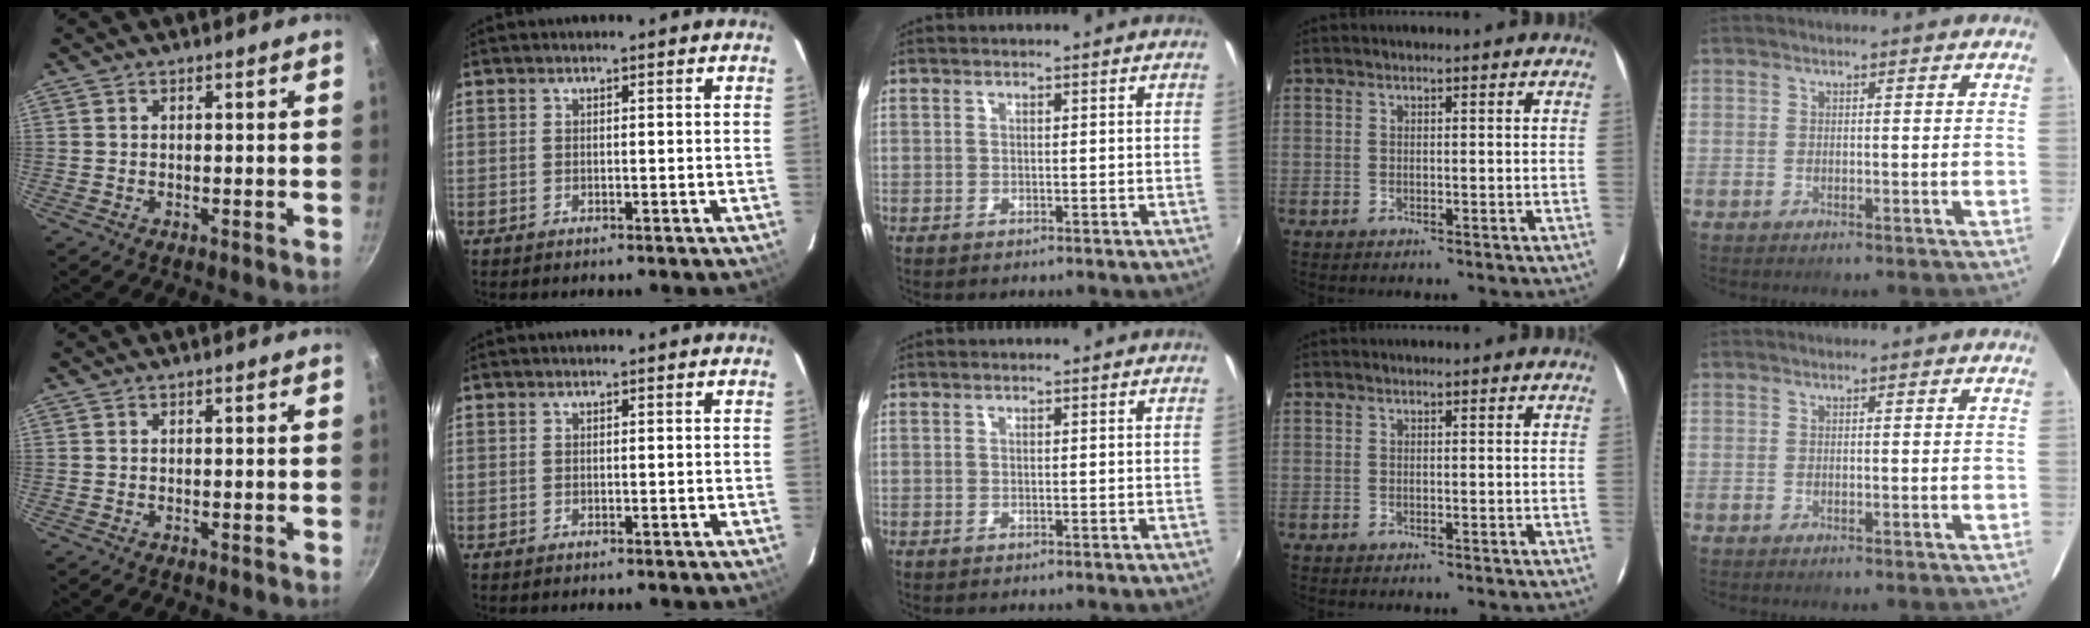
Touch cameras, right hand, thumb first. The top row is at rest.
{}